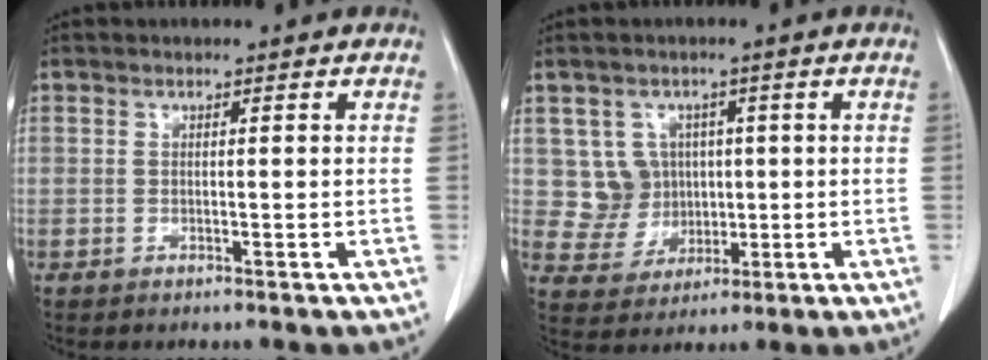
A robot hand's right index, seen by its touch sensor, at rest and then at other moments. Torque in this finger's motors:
{"motor_torque": [-0.10, 0.05, 0.00, -0.02]}